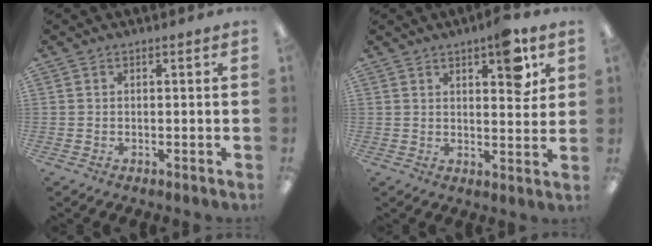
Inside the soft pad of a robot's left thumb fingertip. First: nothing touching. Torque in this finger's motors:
{"motor_torque": [0.93, 0.97, 0.62, -0.37, 0.03]}